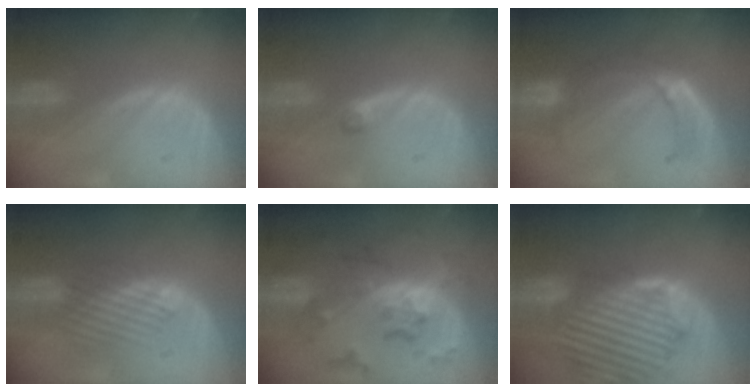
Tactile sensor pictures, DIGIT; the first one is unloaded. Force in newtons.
{"total": 1.5, "press": 1.2, "slide": 0.8}
{"total": 7.0, "press": 6.3, "slide": 3.1}
{"total": 4.5, "press": 4.1, "slide": 1.9}
{"total": 8.7, "press": 8.7, "slide": 0.6}
{"total": 13.2, "press": 11.5, "slide": 6.4}